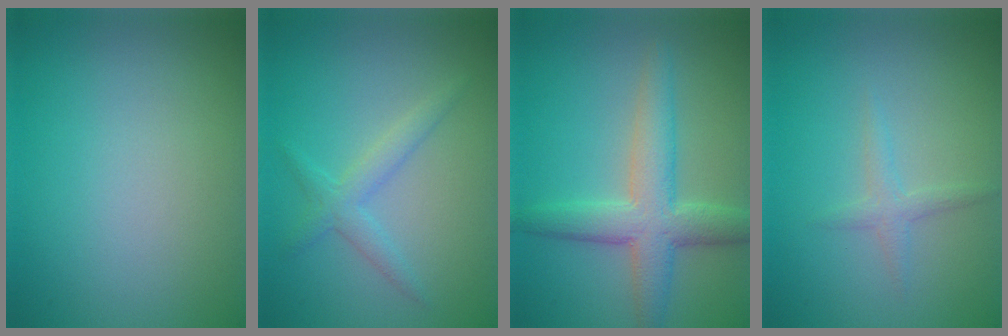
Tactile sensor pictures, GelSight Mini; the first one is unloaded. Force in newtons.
{"total": 2.2, "press": 2.2, "slide": 0.2}
{"total": 4.4, "press": 4.4, "slide": 0.3}
{"total": 1.4, "press": 1.4, "slide": 0.1}